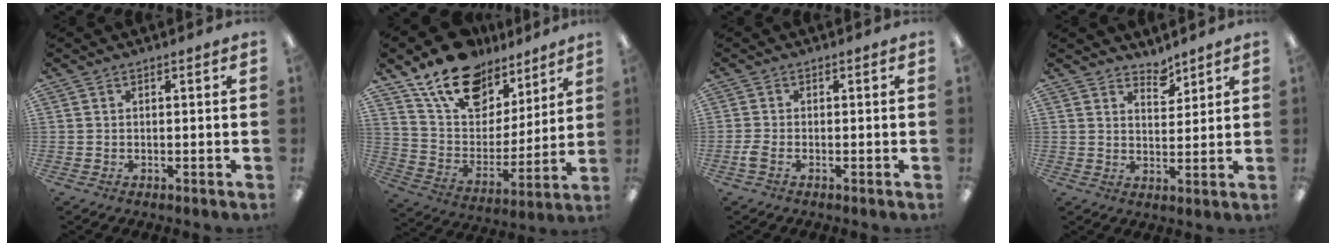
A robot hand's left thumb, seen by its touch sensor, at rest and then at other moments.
{"total": 18.3, "force": [13.2, 10.2, 7.4], "torque": [-0.142, -0.078, 0.241]}
{"total": 1.9, "force": [-0.7, 0.8, 1.5], "torque": [-0.040, -0.002, -0.017]}
{"total": 4.5, "force": [4.1, 1.6, 0.9], "torque": [-0.003, -0.031, 0.073]}